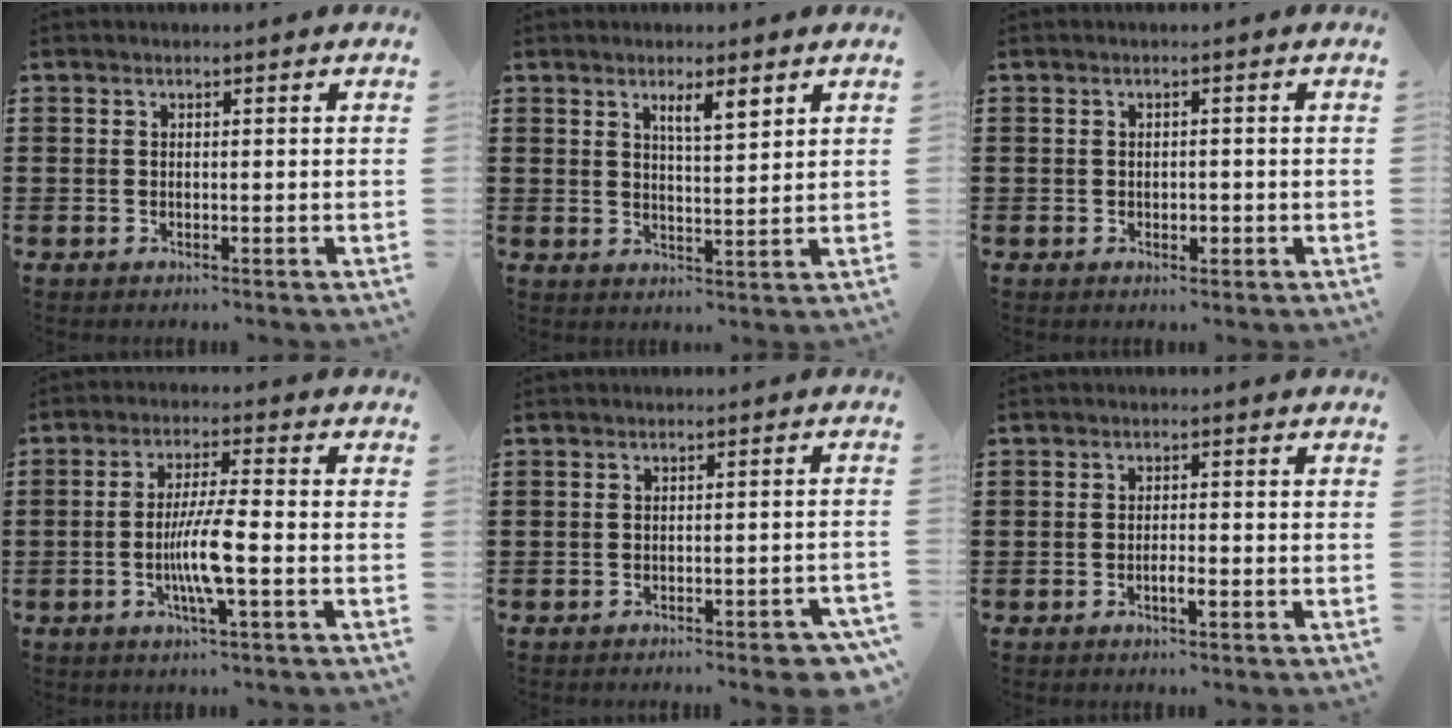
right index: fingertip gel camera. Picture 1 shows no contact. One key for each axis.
{"total": 3.8, "fx": 2.4, "fy": 0.8, "fz": 2.9, "tx": -0.045, "ty": -0.002, "tz": 0.036}
{"total": 1.2, "fx": -0.4, "fy": 0.9, "fz": 0.7, "tx": -0.016, "ty": 0.001, "tz": -0.008}
{"total": 7.5, "fx": -2.1, "fy": 0.8, "fz": 7.2, "tx": -0.141, "ty": -0.012, "tz": -0.043}
{"total": 3.1, "fx": -2.5, "fy": 0.2, "fz": 1.8, "tx": -0.031, "ty": -0.005, "tz": -0.046}
{"total": 1.8, "fx": -0.9, "fy": 0.5, "fz": 1.4, "tx": -0.027, "ty": -0.001, "tz": -0.016}